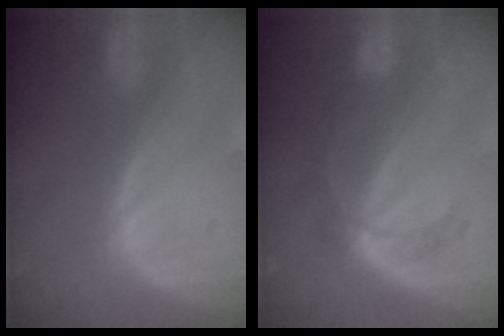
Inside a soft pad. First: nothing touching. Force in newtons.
{"total": 5.2, "press": 4.6, "slide": 2.2}